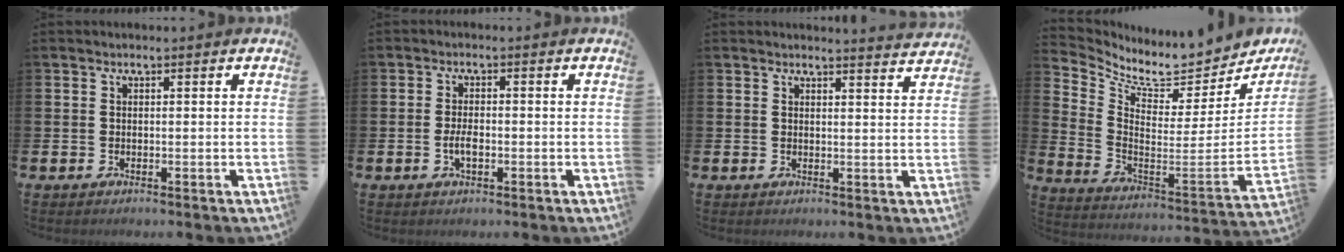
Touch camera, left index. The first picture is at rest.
{"total": 2.4, "force": [-0.5, 1.1, 2.2], "torque": [-0.036, 0.000, -0.010]}
{"total": 2.6, "force": [2.6, -0.2, -0.1], "torque": [0.010, -0.022, 0.045]}
{"total": 7.7, "force": [7.2, 2.0, 1.7], "torque": [-0.046, -0.086, 0.115]}